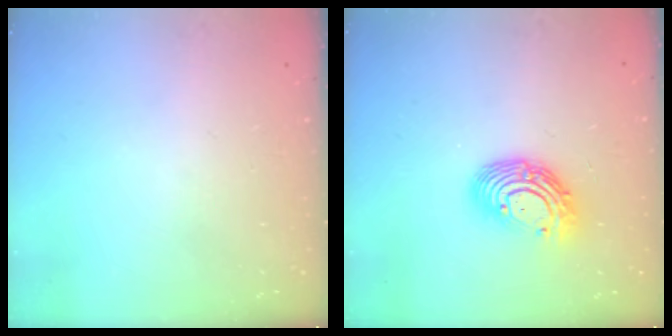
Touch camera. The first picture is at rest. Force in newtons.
{"total": 11.9, "press": 11.8, "slide": 1.3}